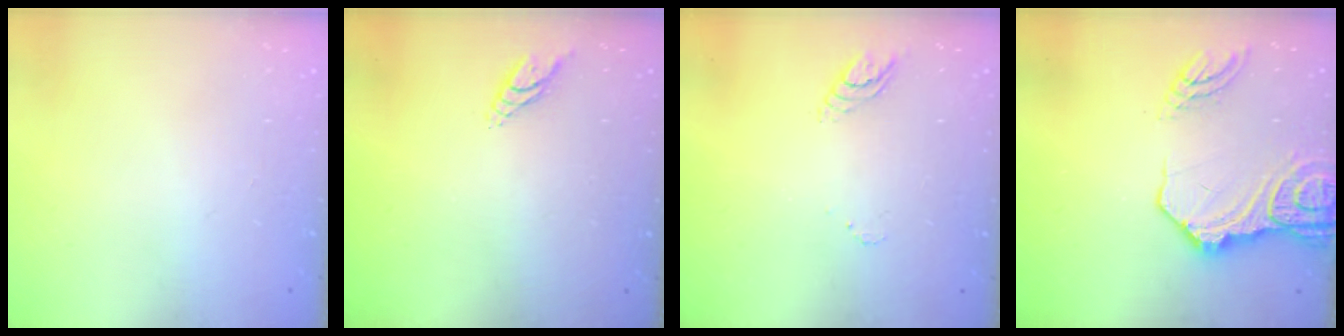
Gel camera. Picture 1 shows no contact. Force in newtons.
{"total": 4.7, "press": 4.7, "slide": 0.6}
{"total": 3.4, "press": 3.4, "slide": 0.4}
{"total": 15.9, "press": 15.7, "slide": 1.8}